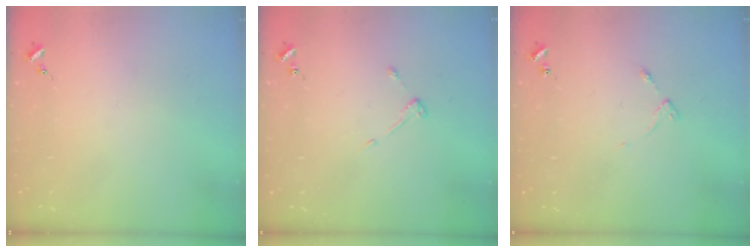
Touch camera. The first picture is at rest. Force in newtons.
{"total": 3.6, "press": 3.5, "slide": 0.6}
{"total": 4.7, "press": 4.6, "slide": 0.6}